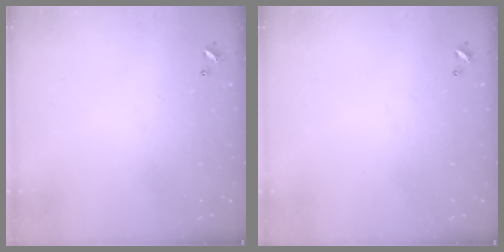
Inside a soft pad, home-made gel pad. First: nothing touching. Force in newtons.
{"total": 0.0}